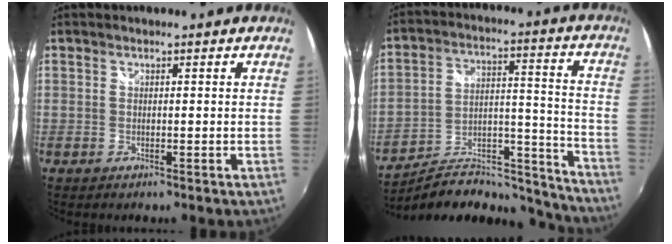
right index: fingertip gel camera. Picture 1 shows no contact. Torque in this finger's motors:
{"motor_torque": [-0.64, -0.66, 0.34, 0.05]}